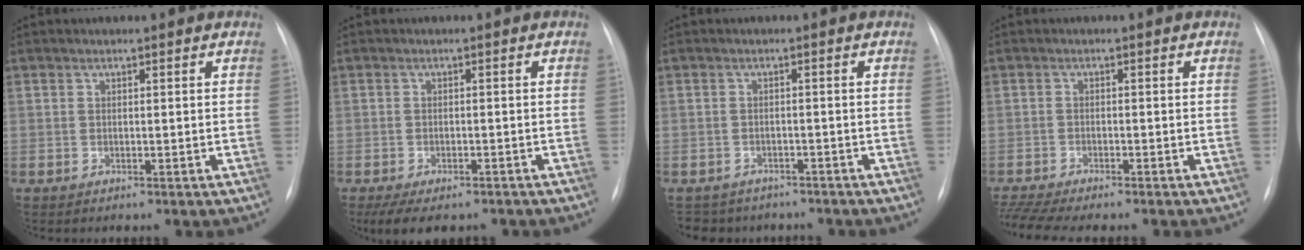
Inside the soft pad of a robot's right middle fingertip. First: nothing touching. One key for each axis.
{"total": 7.9, "fx": -6.0, "fy": 3.2, "fz": 4.0, "tx": -0.060, "ty": -0.009, "tz": -0.081}
{"total": 7.2, "fx": -6.2, "fy": 3.5, "fz": 1.0, "tx": -0.021, "ty": 0.004, "tz": -0.074}
{"total": 7.6, "fx": -6.7, "fy": 0.5, "fz": 3.6, "tx": -0.066, "ty": -0.007, "tz": -0.105}